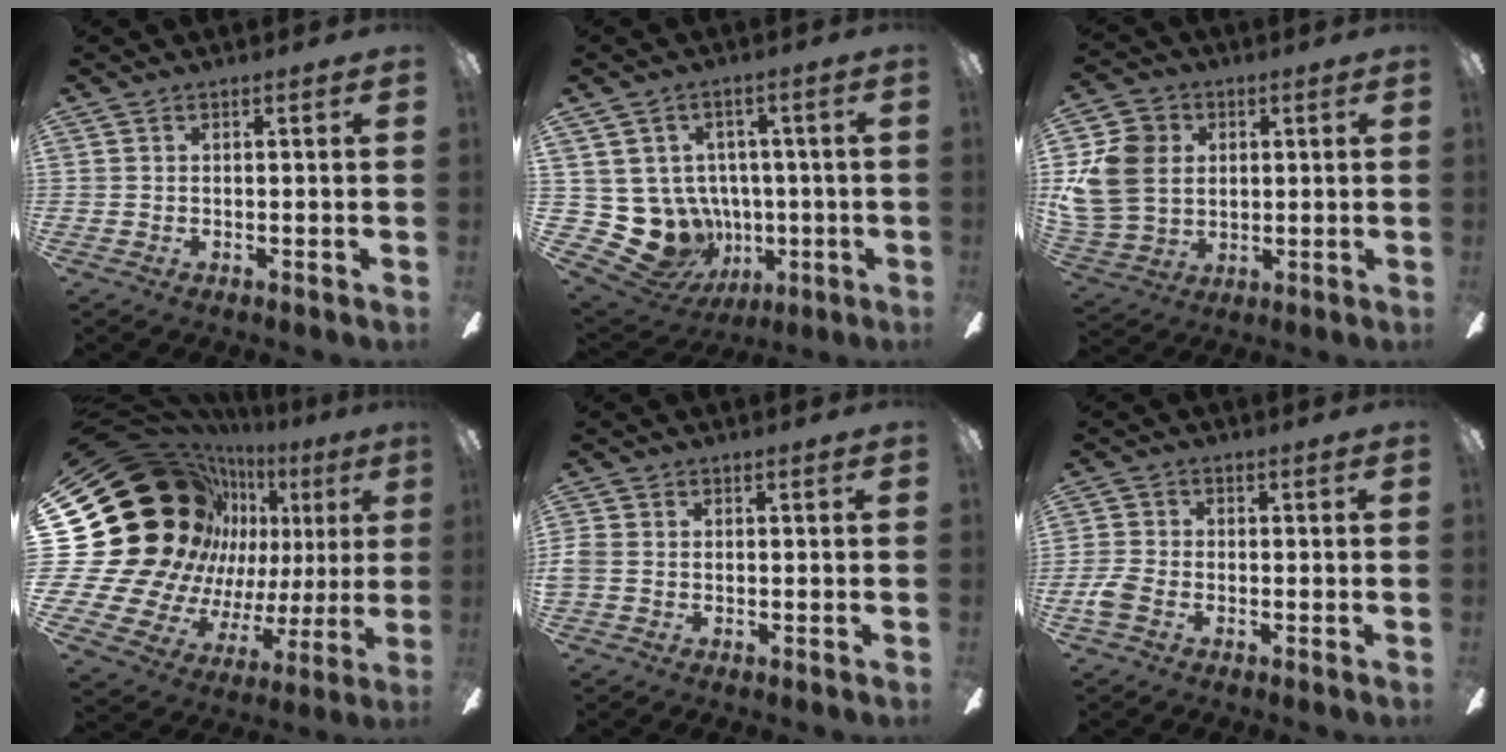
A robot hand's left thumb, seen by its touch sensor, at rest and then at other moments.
{"total": 11.8, "force": [-2.3, 10.9, 3.8], "torque": [-0.118, -0.007, -0.021]}
{"total": 13.6, "force": [2.4, 11.7, 6.6], "torque": [-0.169, 0.013, 0.051]}
{"total": 32.0, "force": [10.1, 24.6, 17.7], "torque": [-0.335, -0.111, 0.262]}
{"total": 2.1, "force": [-0.6, 1.3, 1.5], "torque": [-0.033, 0.003, -0.013]}
{"total": 4.0, "force": [-1.8, 2.5, 2.6], "torque": [-0.052, 0.008, -0.033]}